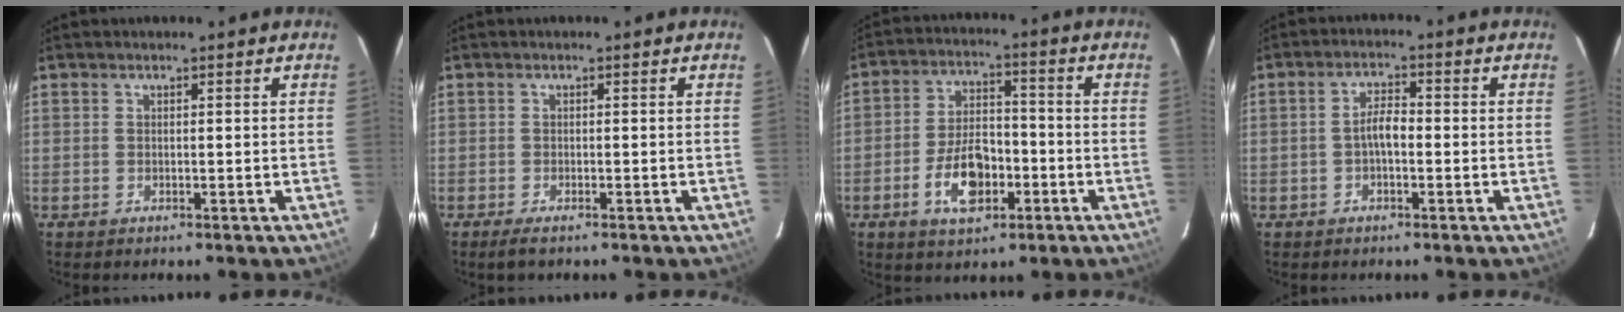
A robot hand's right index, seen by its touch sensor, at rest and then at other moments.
{"total": 2.4, "force": [-1.8, 0.5, 1.5], "torque": [-0.032, -0.009, -0.033]}
{"total": 10.6, "force": [-4.3, 5.7, 7.8], "torque": [-0.154, 0.012, -0.066]}
{"total": 3.3, "force": [-0.8, 1.3, 2.9], "torque": [-0.055, 0.010, -0.015]}